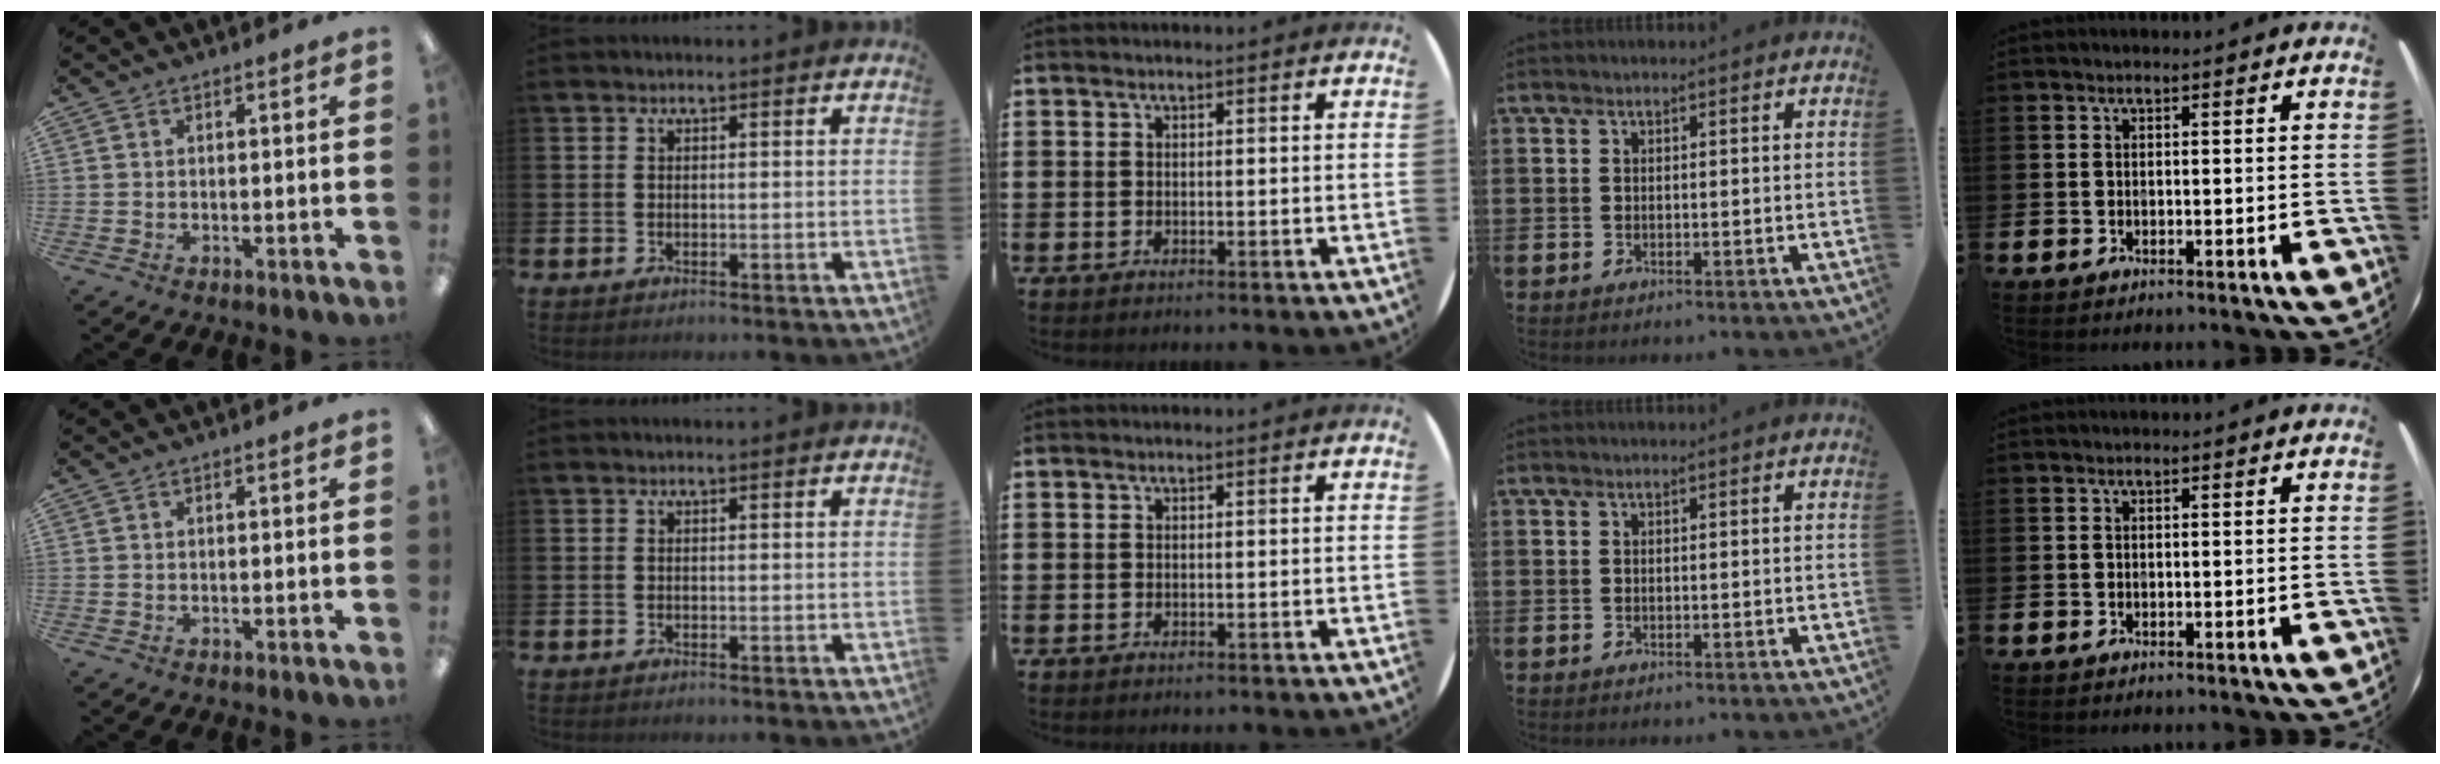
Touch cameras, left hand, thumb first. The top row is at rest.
{}